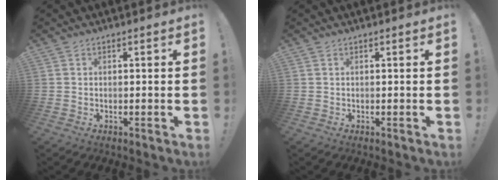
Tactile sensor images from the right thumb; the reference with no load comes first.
{"total": 0.0}